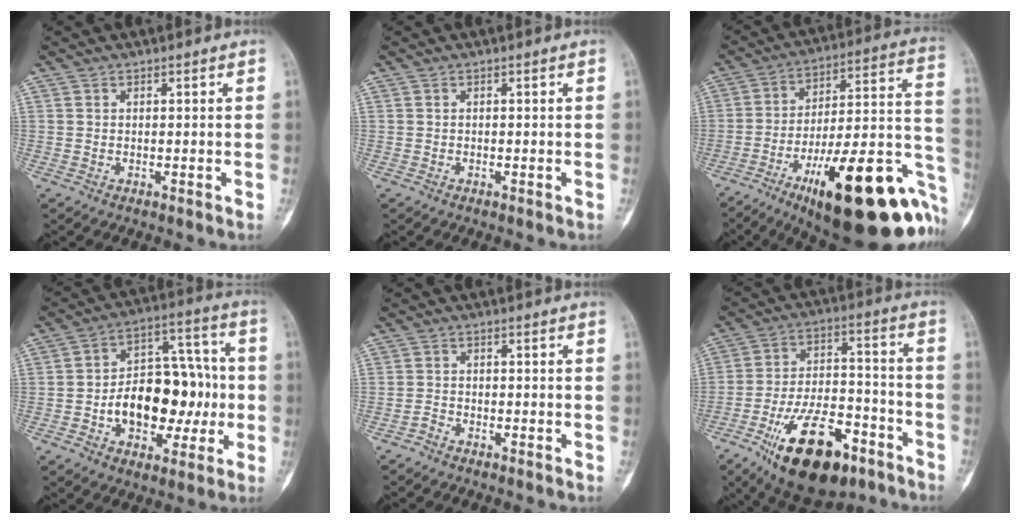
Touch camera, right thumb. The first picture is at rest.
{"total": 0.0}
{"total": 32.4, "force": [-13.5, 9.8, 27.7], "torque": [-0.320, 0.060, -0.195]}
{"total": 18.5, "force": [-2.9, 12.0, 13.8], "torque": [-0.163, 0.049, -0.035]}
{"total": 1.6, "force": [-1.4, 0.7, 0.3], "torque": [-0.010, 0.009, -0.028]}
{"total": 21.2, "force": [-11.9, 9.7, 14.6], "torque": [-0.247, 0.066, -0.192]}